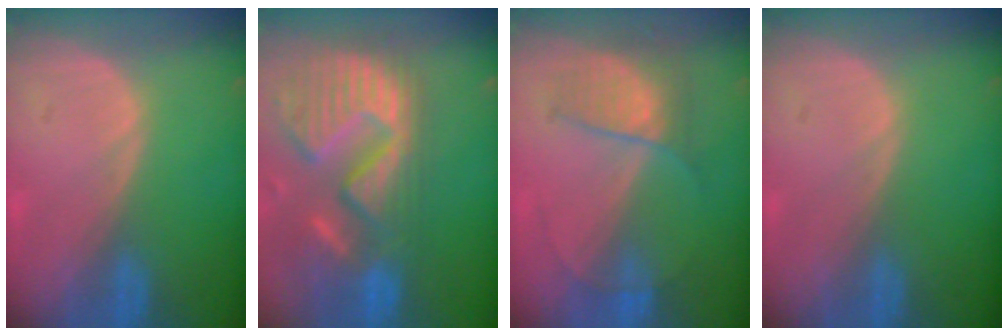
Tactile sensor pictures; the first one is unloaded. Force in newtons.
{"total": 14.4, "press": 12.0, "slide": 8.0}
{"total": 5.8, "press": 5.5, "slide": 2.1}
{"total": 0.0}